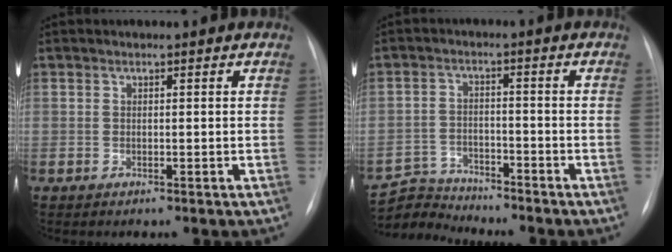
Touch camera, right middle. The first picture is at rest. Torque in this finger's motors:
{"motor_torque": [0.01, -0.03, -0.12, -0.02]}